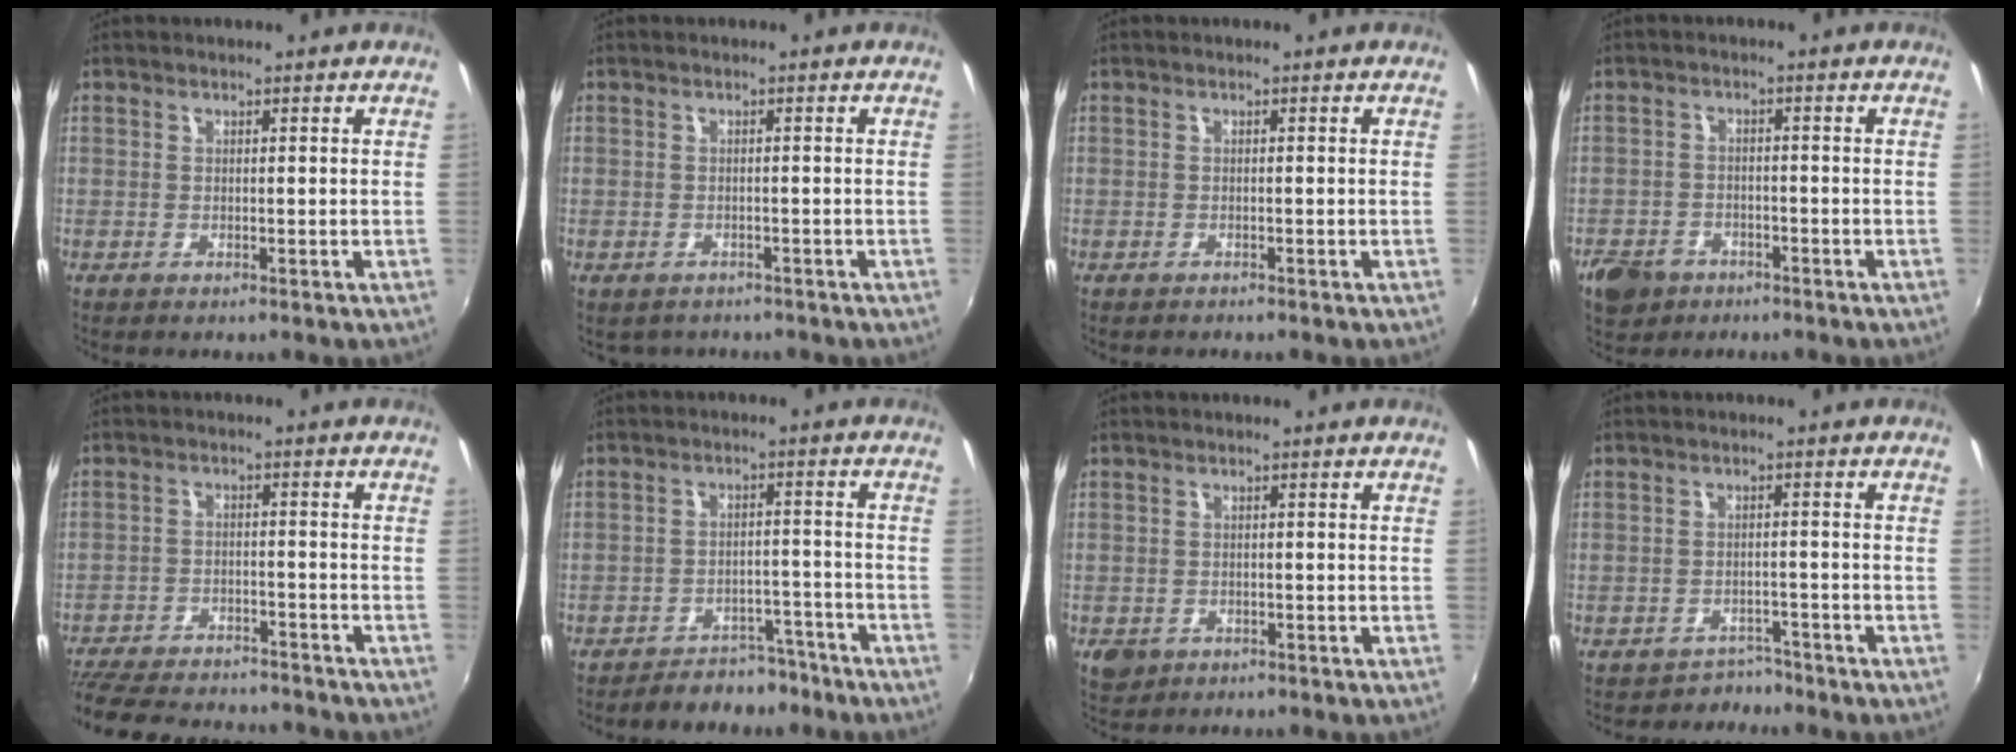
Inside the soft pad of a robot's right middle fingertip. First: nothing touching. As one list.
[{"total": 2.3, "force": [-1.9, 1.2, 0.3], "torque": [-0.014, -0.006, -0.023]}, {"total": 0.6, "force": [-0.6, 0.0, 0.0], "torque": [-0.003, -0.001, -0.009]}, {"total": 7.2, "force": [-4.5, 5.0, 2.5], "torque": [-0.076, 0.003, -0.071]}, {"total": 19.3, "force": [-16.6, 6.1, 7.8], "torque": [-0.184, -0.011, -0.240]}, {"total": 8.0, "force": [-6.8, 3.7, 2.3], "torque": [-0.051, 0.024, -0.081]}, {"total": 3.4, "force": [-1.4, 2.7, 1.4], "torque": [-0.033, -0.005, -0.019]}, {"total": 3.3, "force": [-2.9, 1.4, -0.7], "torque": [0.011, 0.009, -0.043]}]